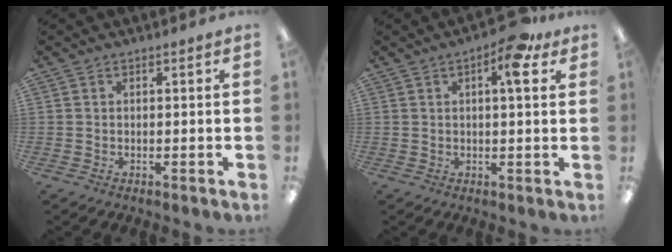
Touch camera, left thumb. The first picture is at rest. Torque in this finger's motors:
{"motor_torque": [0.04, 0.08, -0.24, 0.40, 0.09]}